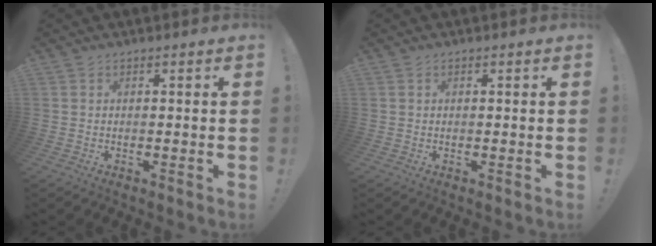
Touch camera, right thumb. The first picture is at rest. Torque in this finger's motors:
{"motor_torque": [-0.35, 0.00, -0.06, -0.05, 0.04]}